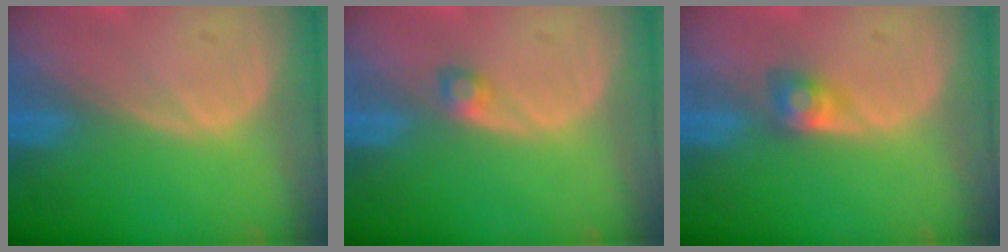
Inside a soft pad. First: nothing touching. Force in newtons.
{"total": 1.6, "press": 1.6, "slide": 0.3}
{"total": 2.7, "press": 2.5, "slide": 1.0}